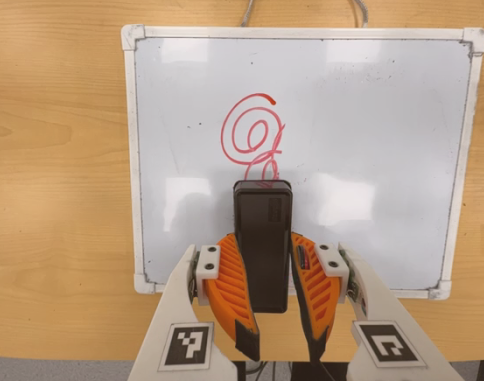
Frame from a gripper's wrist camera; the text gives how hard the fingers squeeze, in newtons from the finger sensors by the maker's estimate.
{"total": 10.7, "left": 6.9, "right": 14.5}